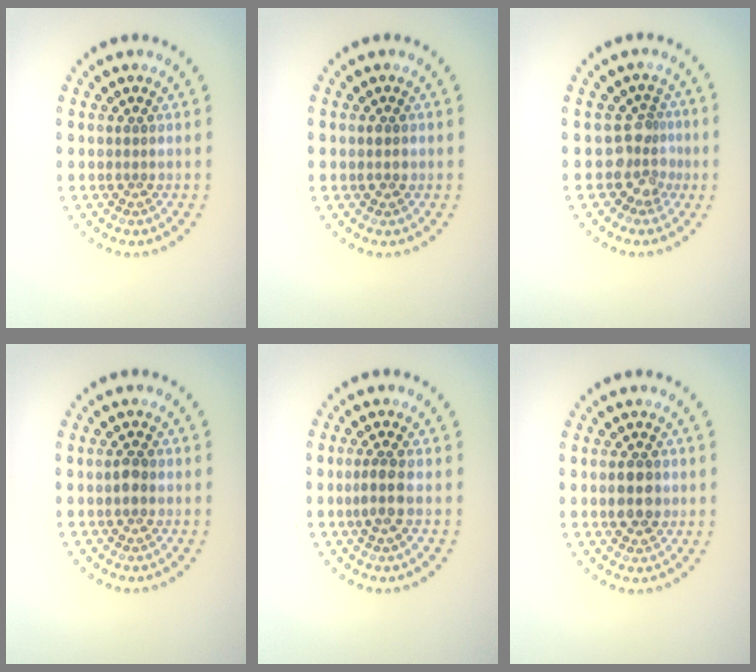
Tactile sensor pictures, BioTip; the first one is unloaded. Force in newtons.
{"total": 1.3, "press": 1.2, "slide": 0.1}
{"total": 2.6, "press": 1.9, "slide": 1.8}
{"total": 1.2, "press": 1.2, "slide": 0.2}
{"total": 2.1, "press": 1.8, "slide": 1.0}
{"total": 2.7, "press": 2.7, "slide": 0.1}